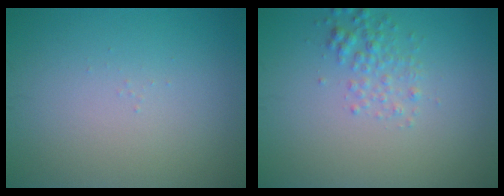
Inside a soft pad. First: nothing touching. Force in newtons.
{"total": 2.0, "press": 2.0, "slide": 0.1}